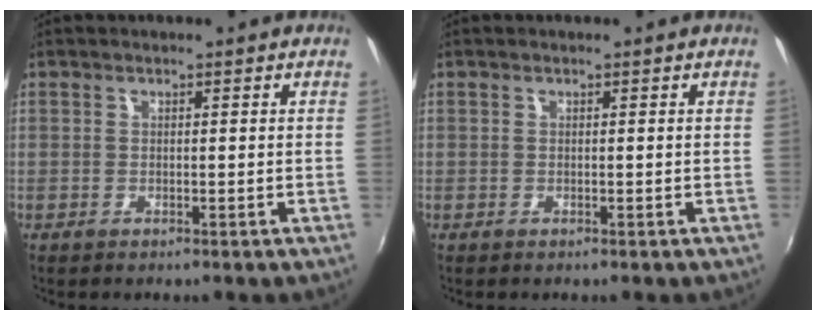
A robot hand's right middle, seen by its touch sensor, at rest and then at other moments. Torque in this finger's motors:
{"motor_torque": [0.00, 0.00, 0.00, 0.00]}